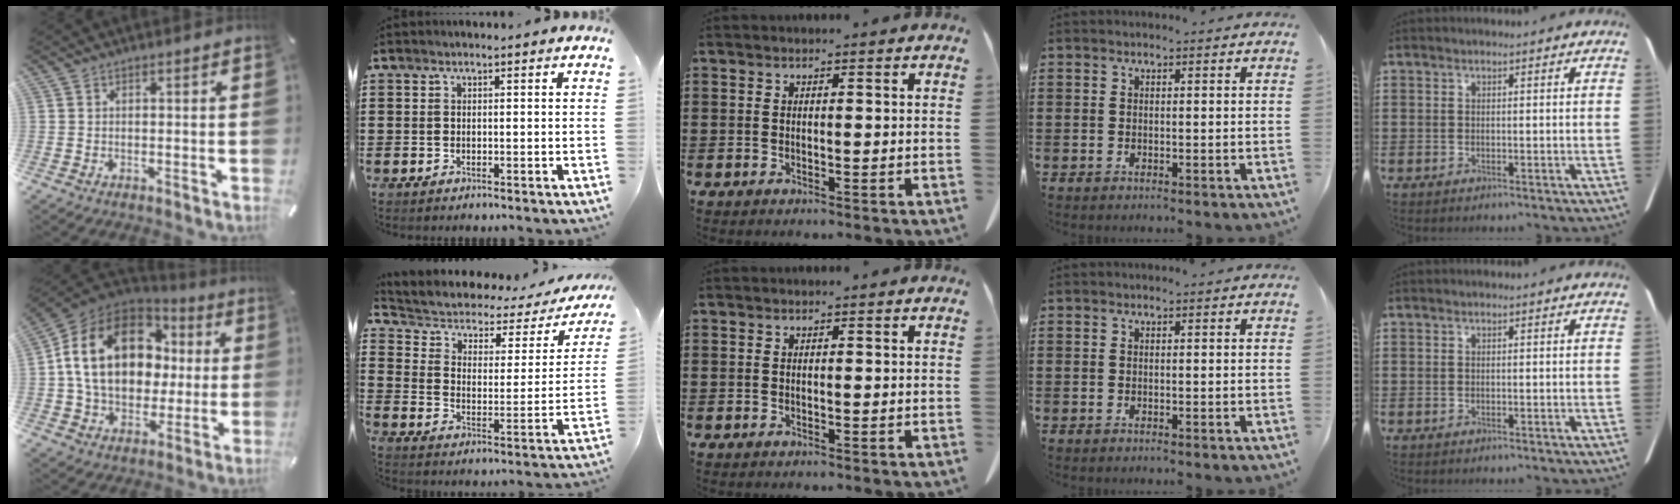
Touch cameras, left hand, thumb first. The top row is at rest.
{"thumb": {"total": 19.8, "force": [3.3, 15.1, 12.4], "torque": [-0.249, 0.010, 0.064]}, "index": {"total": 3.0, "force": [1.6, 1.9, 1.7], "torque": [-0.050, -0.017, 0.016]}}